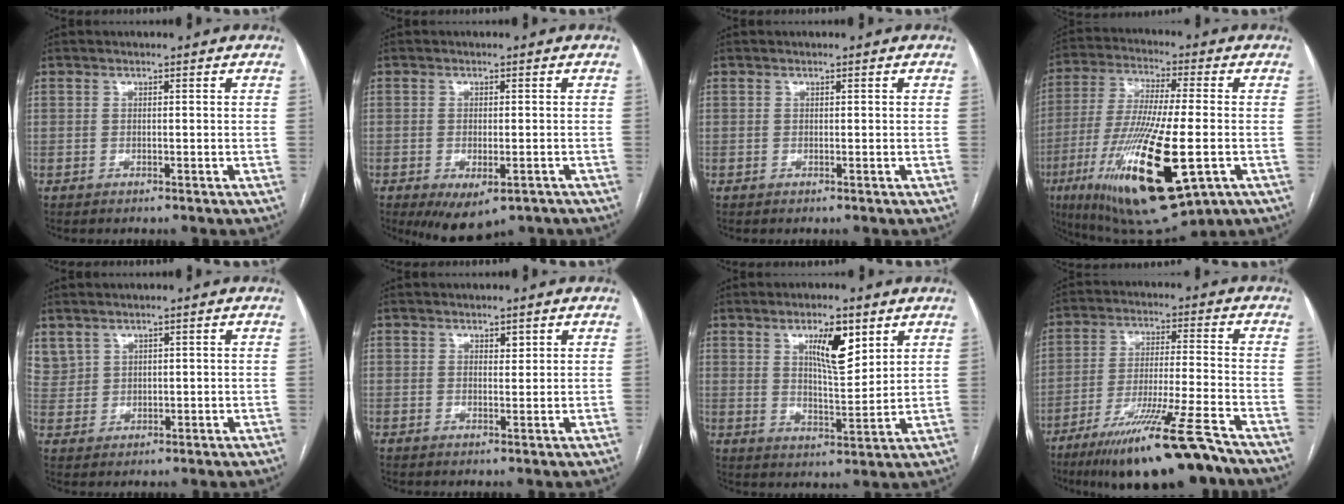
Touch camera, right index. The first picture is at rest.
{"total": 6.1, "force": [-3.5, 2.7, 4.2], "torque": [-0.059, -0.010, -0.045]}
{"total": 0.0}
{"total": 22.9, "force": [-7.7, 4.4, 21.0], "torque": [-0.416, -0.047, -0.121]}
{"total": 4.0, "force": [3.0, 2.7, 0.5], "torque": [-0.014, 0.010, 0.072]}
{"total": 1.2, "force": [0.8, 0.6, 0.7], "torque": [-0.008, -0.001, 0.011]}
{"total": 8.2, "force": [4.0, 2.4, 6.7], "torque": [-0.113, 0.000, 0.069]}
{"total": 16.7, "force": [-12.1, 0.4, 11.5], "torque": [-0.182, -0.034, -0.200]}